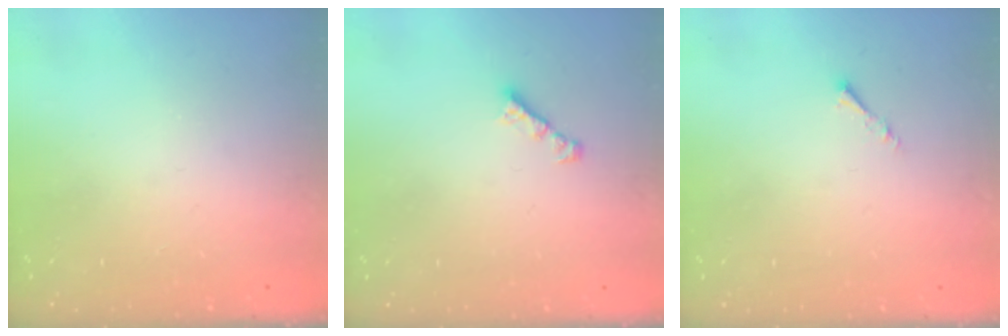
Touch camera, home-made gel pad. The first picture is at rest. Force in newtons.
{"total": 1.7, "press": 1.6, "slide": 0.5}
{"total": 1.1, "press": 1.0, "slide": 0.3}